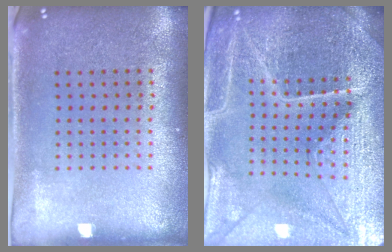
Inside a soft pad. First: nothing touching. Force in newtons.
{"total": 5.6, "press": 5.1, "slide": 2.2}